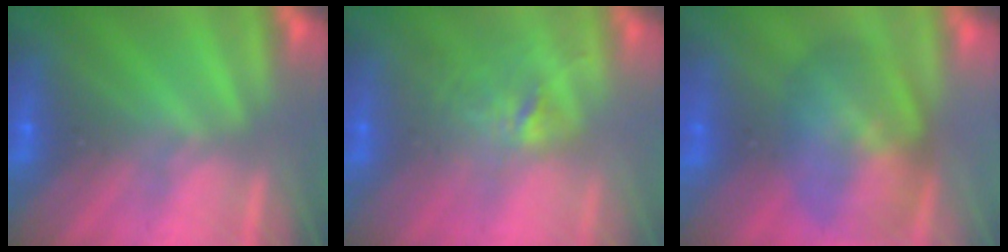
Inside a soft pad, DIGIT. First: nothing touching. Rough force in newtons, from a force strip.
{"total": 2.7}
{"total": 8.1}